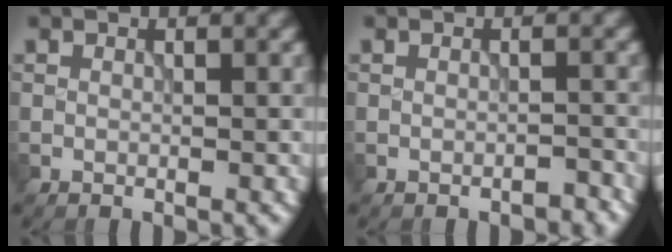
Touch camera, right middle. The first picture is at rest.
{"total": 1.0, "force": [-0.9, 0.2, 0.3], "torque": [-0.003, 0.004, -0.013]}